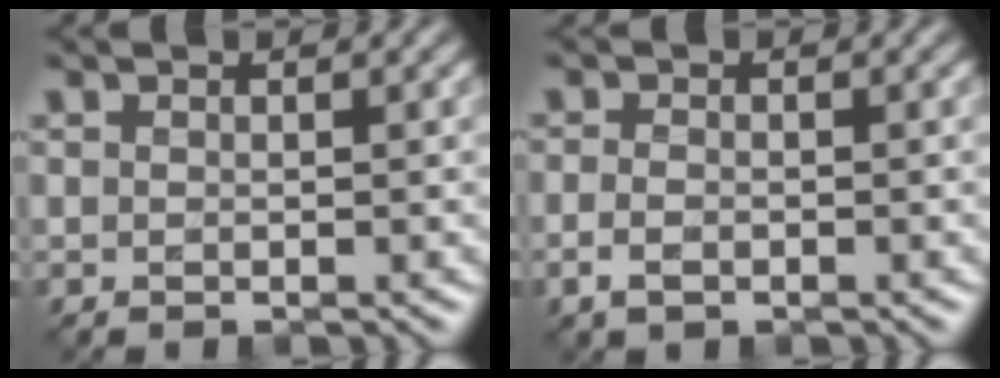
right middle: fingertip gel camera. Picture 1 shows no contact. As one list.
[{"total": 1.6, "force": [-0.6, 1.0, 1.1], "torque": [-0.024, -0.004, -0.015]}]